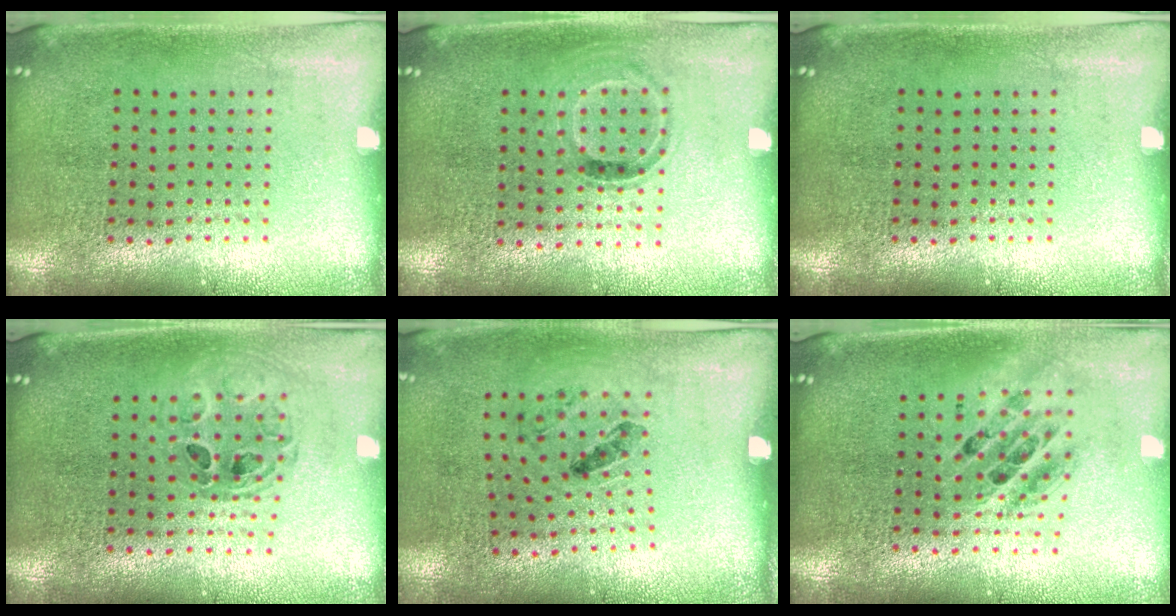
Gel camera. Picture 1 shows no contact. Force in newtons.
{"total": 0.8, "press": 0.7, "slide": 0.4}
{"total": 0.0}
{"total": 0.9, "press": 0.9, "slide": 0.2}
{"total": 1.4, "press": 0.8, "slide": 1.2}
{"total": 1.7, "press": 1.4, "slide": 1.0}